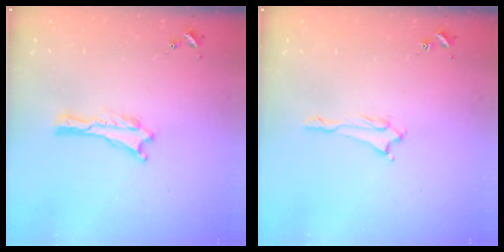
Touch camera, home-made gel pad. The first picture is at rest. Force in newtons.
{"total": 1.3, "press": 1.3, "slide": 0.1}